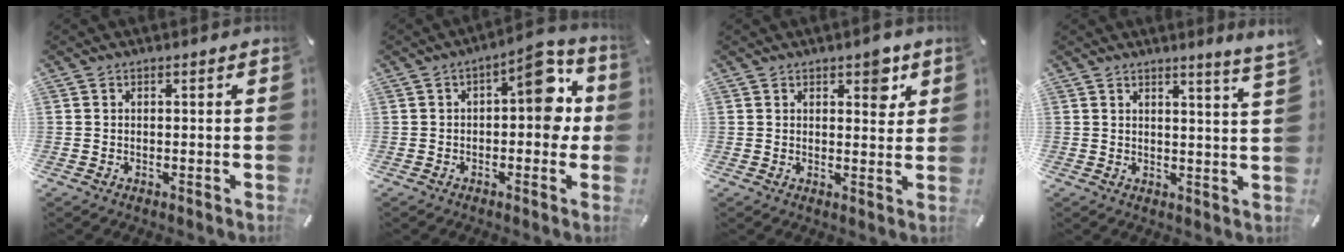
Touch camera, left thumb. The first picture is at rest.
{"total": 11.2, "force": [1.9, 5.3, 9.6], "torque": [-0.114, -0.013, 0.025]}
{"total": 5.0, "force": [2.8, 2.8, 3.1], "torque": [-0.012, -0.018, 0.038]}
{"total": 4.0, "force": [3.3, -0.8, 2.2], "torque": [-0.040, -0.026, 0.055]}